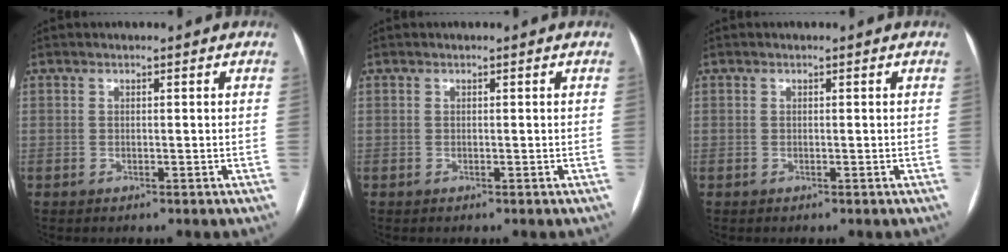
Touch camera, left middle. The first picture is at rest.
{"total": 0.0}
{"total": 0.0}